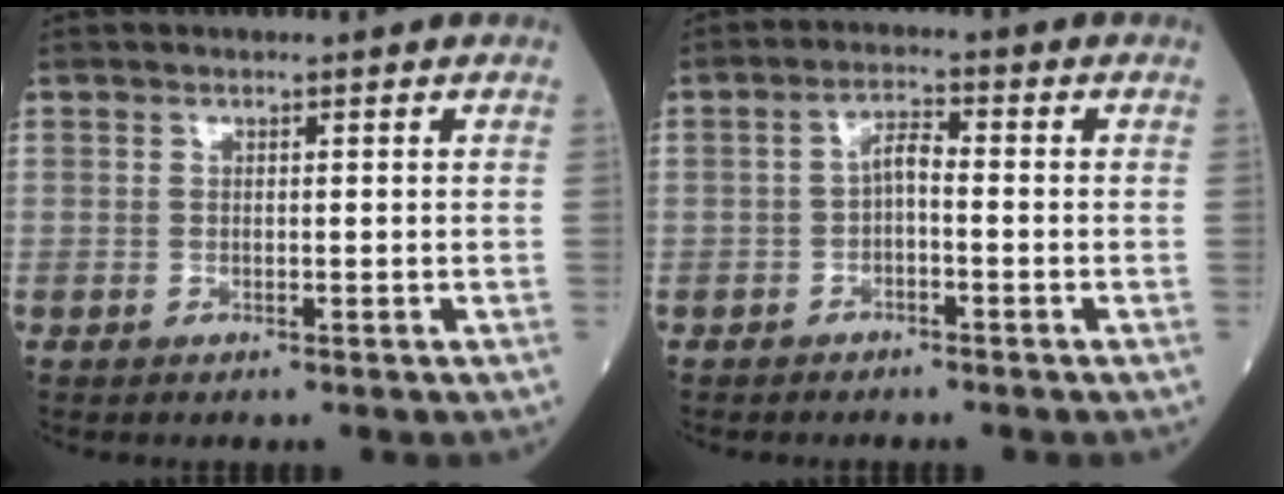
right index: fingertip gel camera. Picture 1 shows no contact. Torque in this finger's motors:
{"motor_torque": [0.32, -0.17, 0.18, 0.05]}